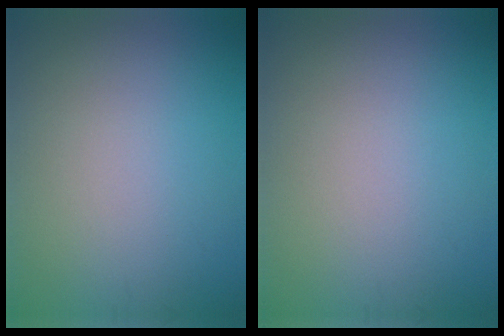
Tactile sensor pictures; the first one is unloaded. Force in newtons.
{"total": 0.0}